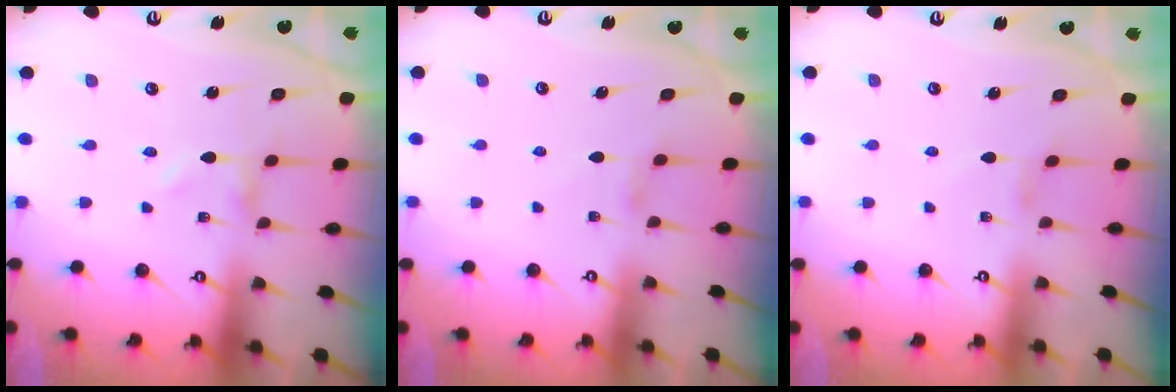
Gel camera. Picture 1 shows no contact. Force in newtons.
{"total": 3.1, "press": 3.1, "slide": 0.4}
{"total": 1.7, "press": 1.7, "slide": 0.3}